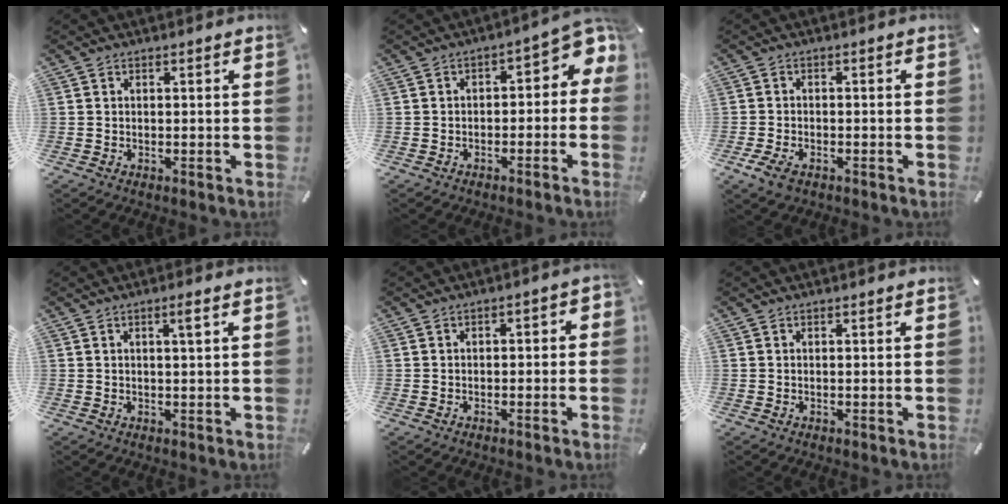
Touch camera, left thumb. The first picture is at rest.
{"total": 5.6, "force": [0.8, 3.6, 4.2], "torque": [-0.049, -0.012, 0.007]}
{"total": 3.5, "force": [-2.0, 2.1, 2.0], "torque": [-0.052, 0.003, -0.040]}
{"total": 2.5, "force": [1.0, 0.1, 2.3], "torque": [-0.046, 0.000, 0.015]}
{"total": 2.1, "force": [-1.3, 1.1, 1.2], "torque": [-0.019, 0.010, -0.025]}
{"total": 0.0}